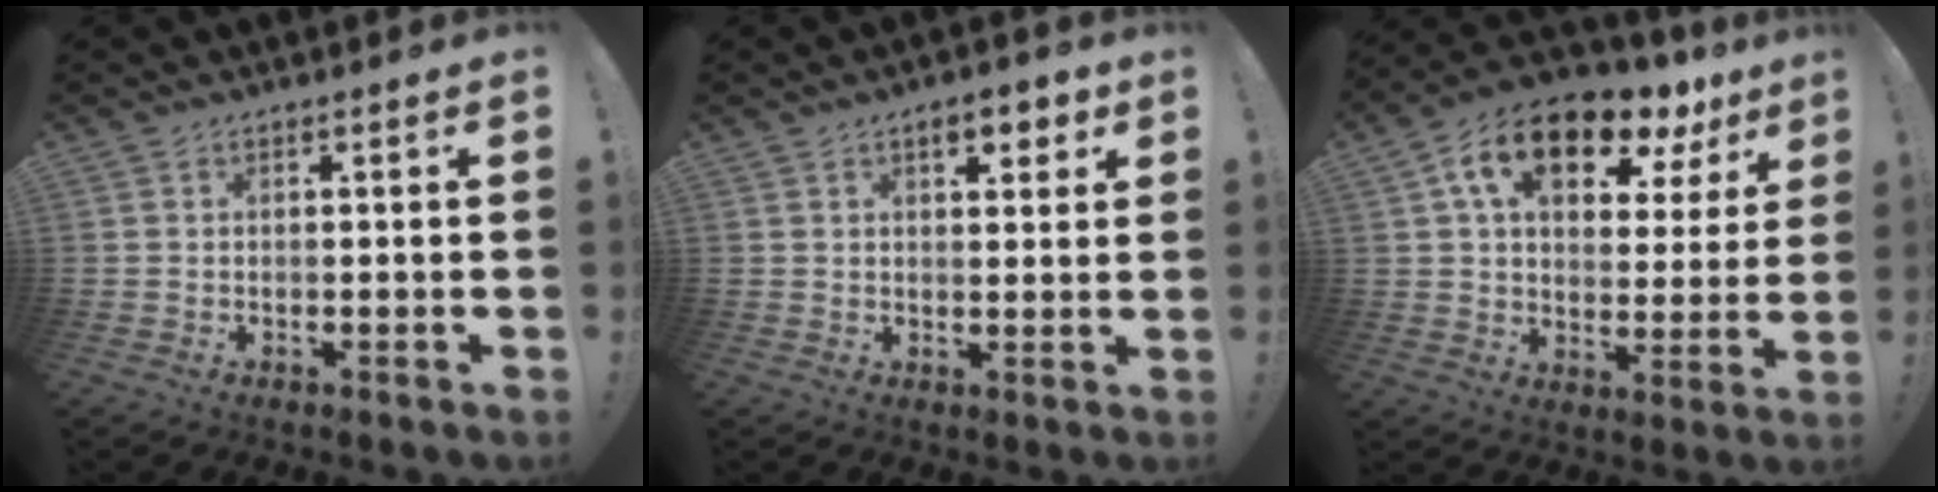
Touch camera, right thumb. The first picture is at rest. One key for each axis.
{"total": 5.5, "fx": 3.1, "fy": 2.6, "fz": 3.7, "tx": -0.046, "ty": -0.009, "tz": 0.050}
{"total": 16.5, "fx": 9.3, "fy": 8.7, "fz": 10.4, "tx": -0.175, "ty": -0.043, "tz": 0.163}